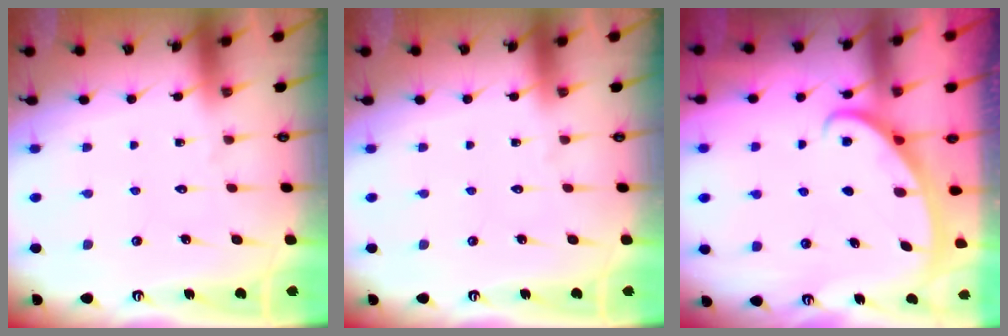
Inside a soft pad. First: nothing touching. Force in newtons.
{"total": 0.0}
{"total": 2.8, "press": 2.8, "slide": 0.3}